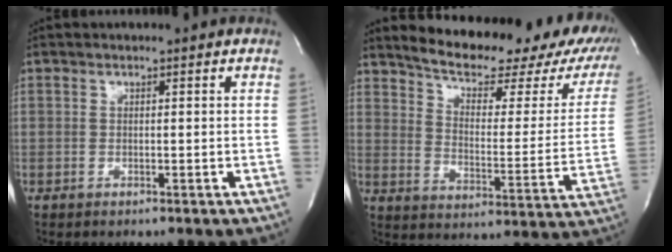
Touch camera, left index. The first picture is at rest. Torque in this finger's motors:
{"motor_torque": [0.39, -0.39, 0.30, 0.08]}